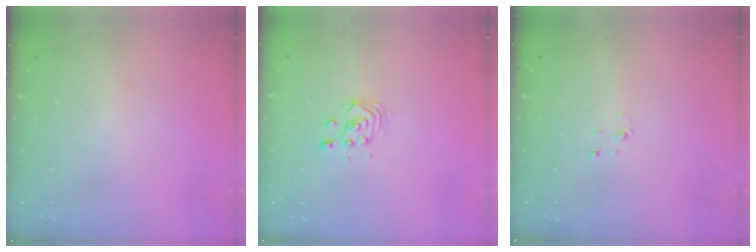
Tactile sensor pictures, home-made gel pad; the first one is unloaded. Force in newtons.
{"total": 2.9, "press": 2.9, "slide": 0.1}
{"total": 2.0, "press": 2.0, "slide": 0.2}